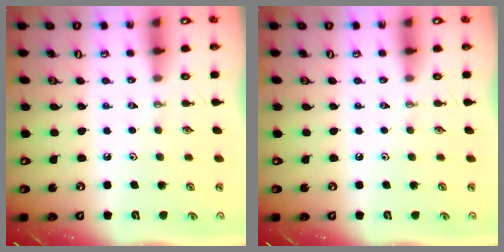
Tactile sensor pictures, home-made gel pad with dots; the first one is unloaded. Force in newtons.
{"total": 0.0}